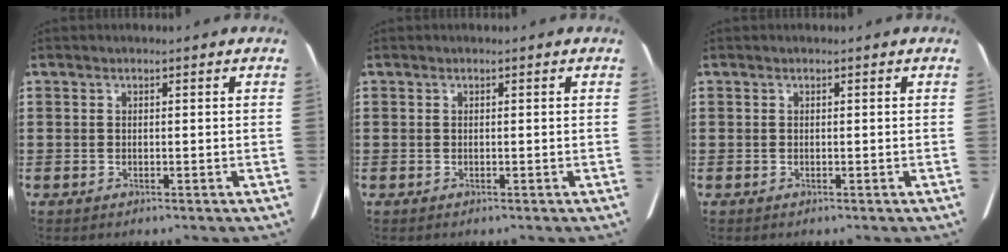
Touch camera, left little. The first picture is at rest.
{"total": 0.0}
{"total": 0.0}